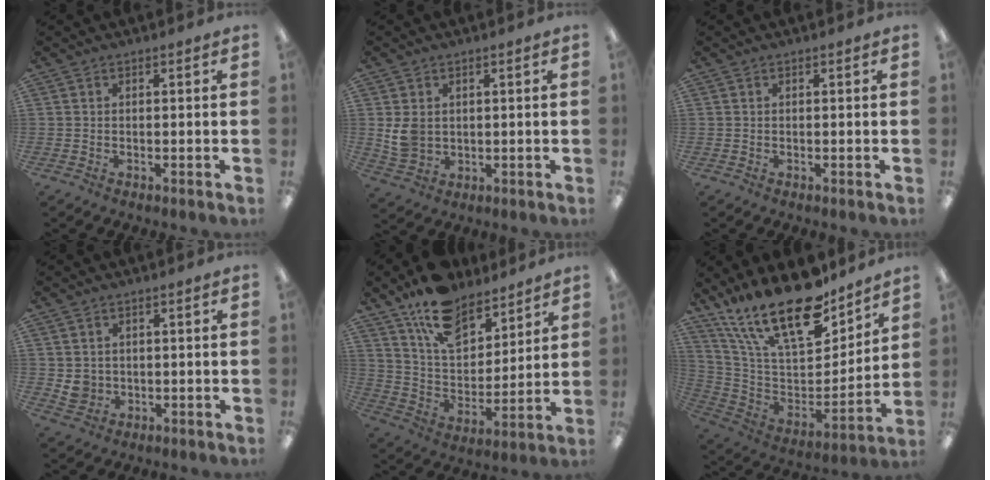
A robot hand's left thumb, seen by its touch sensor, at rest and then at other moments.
{"total": 6.0, "force": [1.4, 5.1, 3.0], "torque": [-0.064, 0.005, 0.028]}
{"total": 0.0}
{"total": 3.6, "force": [1.0, 3.4, 0.8], "torque": [-0.012, 0.003, 0.021]}
{"total": 15.6, "force": [12.1, 7.6, 6.3], "torque": [-0.118, -0.071, 0.224]}
{"total": 23.4, "force": [17.4, 8.9, 12.9], "torque": [-0.239, -0.118, 0.307]}